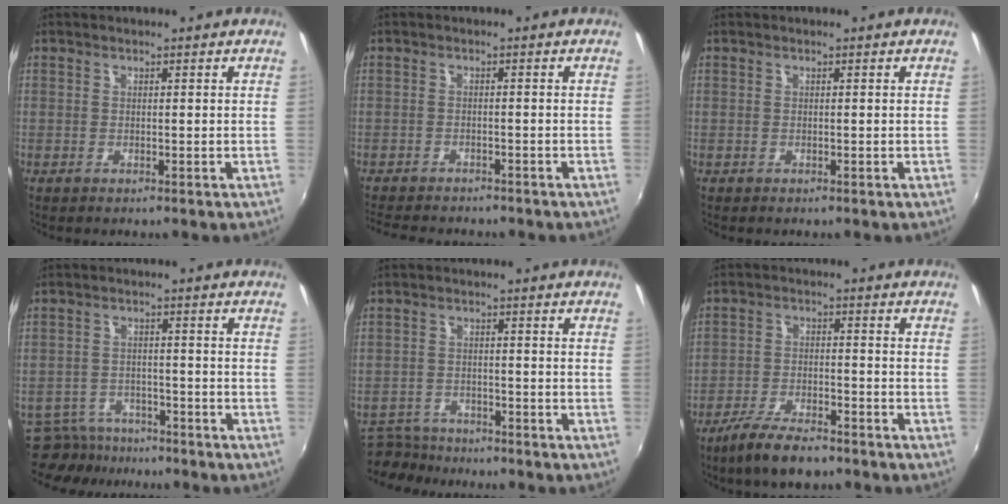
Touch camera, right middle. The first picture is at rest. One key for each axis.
{"total": 8.2, "fx": -7.3, "fy": 2.3, "fz": 3.0, "tx": -0.076, "ty": -0.017, "tz": -0.110}
{"total": 0.0}
{"total": 8.1, "fx": -7.2, "fy": 3.6, "fz": 1.2, "tx": -0.045, "ty": 0.003, "tz": -0.111}
{"total": 7.3, "fx": -6.6, "fy": 2.7, "fz": 1.4, "tx": -0.049, "ty": -0.003, "tz": -0.113}
{"total": 8.8, "fx": -6.9, "fy": 2.6, "fz": 4.9, "tx": -0.115, "ty": -0.014, "tz": -0.124}